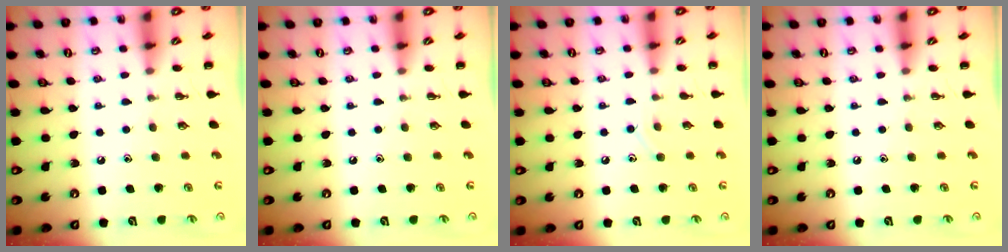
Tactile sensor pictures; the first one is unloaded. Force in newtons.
{"total": 0.0}
{"total": 5.5, "press": 5.2, "slide": 1.7}
{"total": 0.0}